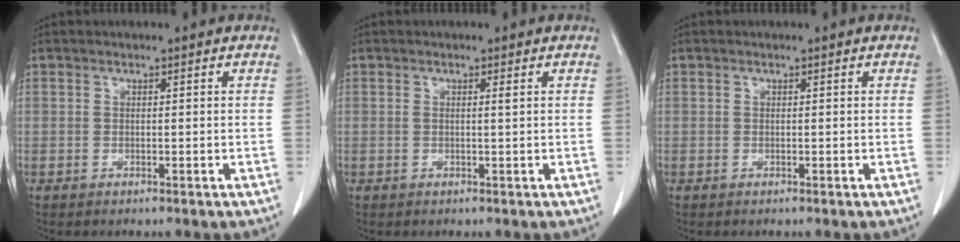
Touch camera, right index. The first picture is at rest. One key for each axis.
{"total": 0.7, "fx": 0.3, "fy": -0.2, "fz": 0.6, "tx": -0.009, "ty": 0.001, "tz": 0.008}
{"total": 0.0}